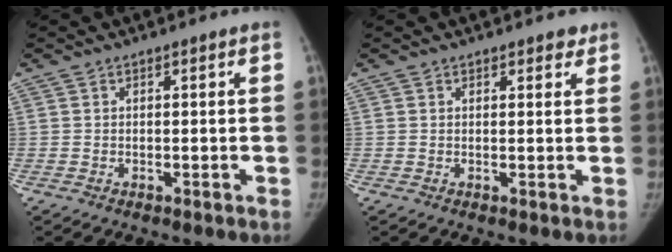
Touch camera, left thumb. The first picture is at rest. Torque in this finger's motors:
{"motor_torque": [0.18, -0.08, 0.37, -0.72, 0.07]}